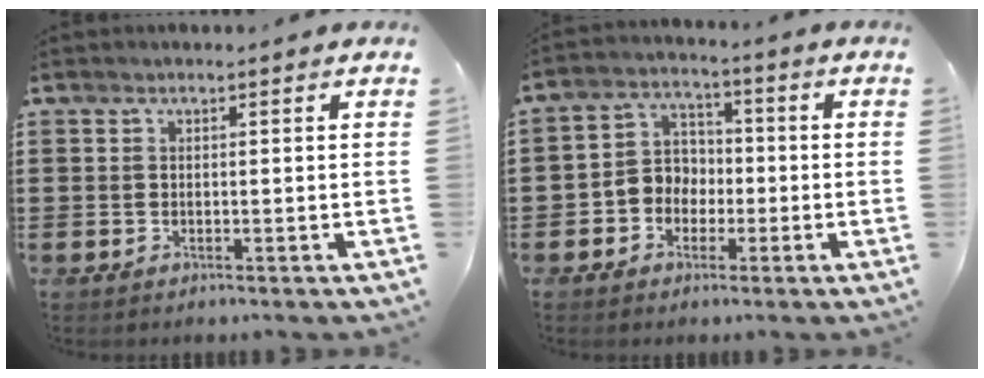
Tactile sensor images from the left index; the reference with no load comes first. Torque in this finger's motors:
{"motor_torque": [0.28, 0.31, 0.19, 0.03]}